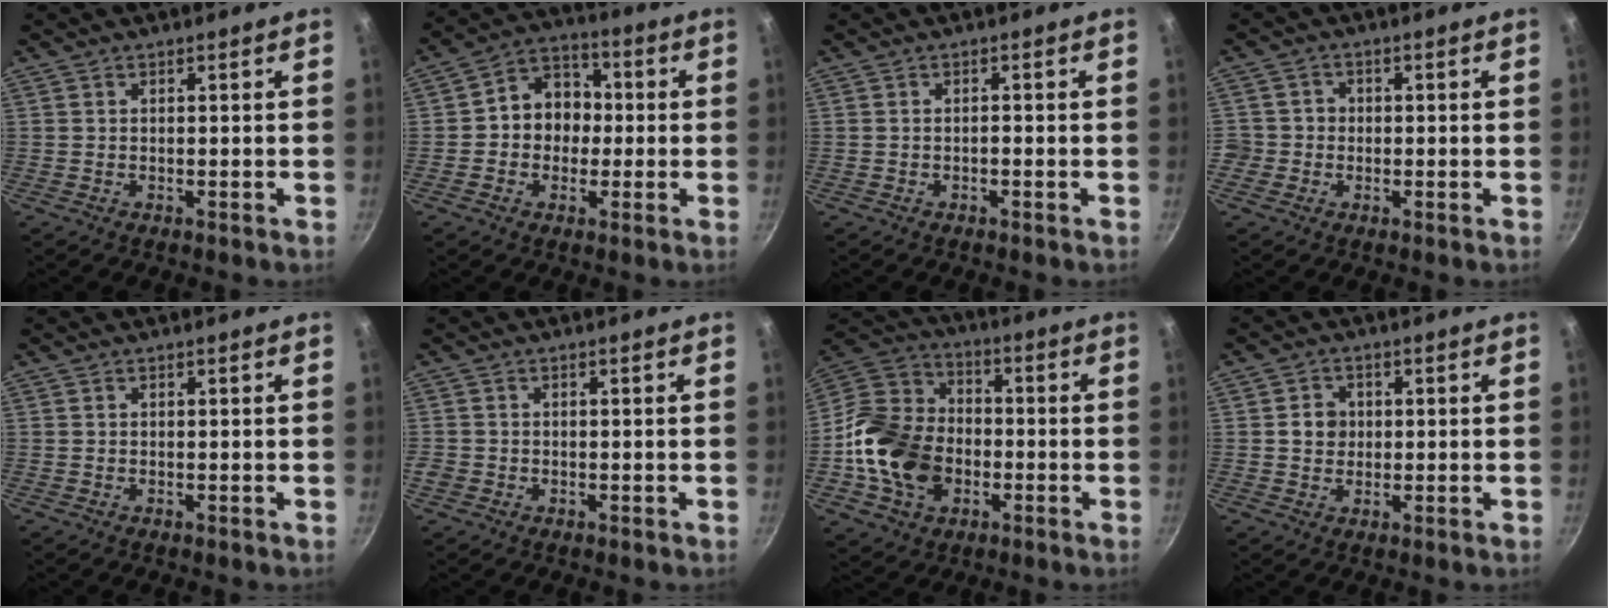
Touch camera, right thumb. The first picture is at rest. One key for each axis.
{"total": 9.9, "fx": -0.3, "fy": 8.4, "fz": 5.2, "tx": -0.030, "ty": 0.028, "tz": -0.021}
{"total": 0.7, "fx": -0.4, "fy": 0.3, "fz": 0.5, "tx": -0.010, "ty": 0.007, "tz": -0.007}
{"total": 3.4, "fx": -0.9, "fy": 3.2, "fz": 0.6, "tx": 0.013, "ty": 0.010, "tz": -0.021}
{"total": 0.0}
{"total": 2.0, "fx": -0.7, "fy": 1.7, "fz": 0.7, "tx": -0.014, "ty": 0.001, "tz": -0.013}
{"total": 19.6, "fx": -4.1, "fy": 14.8, "fz": 12.1, "tx": -0.212, "ty": 0.041, "tz": -0.082}
{"total": 4.0, "fx": 0.3, "fy": 3.6, "fz": 1.8, "tx": -0.008, "ty": 0.004, "tz": 0.000}